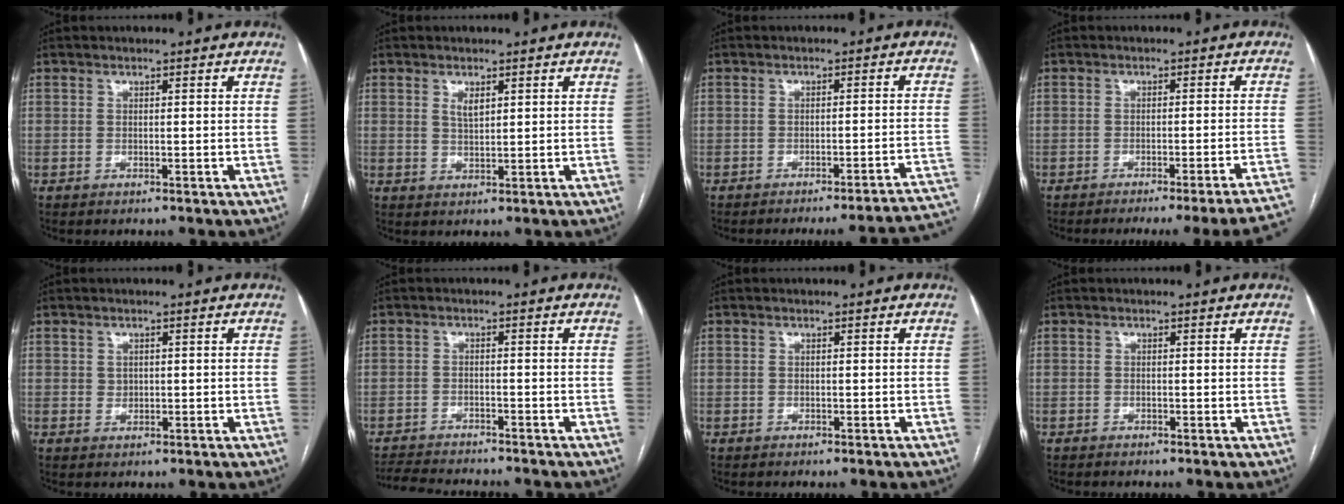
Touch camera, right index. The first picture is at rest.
{"total": 2.1, "force": [1.1, 0.7, 1.6], "torque": [-0.034, -0.003, 0.026]}
{"total": 14.8, "force": [-13.9, -1.0, 5.2], "torque": [0.000, -0.001, -0.155]}
{"total": 17.0, "force": [-15.3, -1.7, 7.1], "torque": [-0.025, -0.021, -0.181]}
{"total": 1.2, "force": [0.5, 1.0, 0.3], "torque": [-0.001, -0.001, 0.010]}
{"total": 9.8, "force": [-9.2, 0.9, 3.5], "torque": [-0.050, -0.006, -0.134]}
{"total": 0.5, "force": [-0.5, -0.1, 0.2], "torque": [0.000, 0.003, -0.009]}
{"total": 0.7, "force": [-0.6, 0.0, 0.3], "torque": [0.001, 0.000, -0.009]}